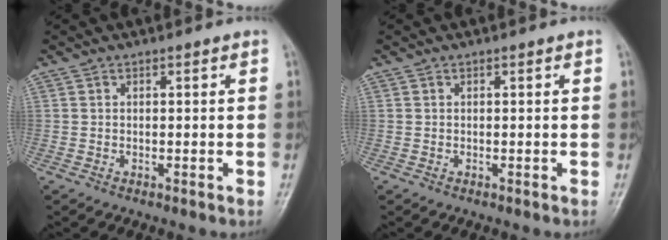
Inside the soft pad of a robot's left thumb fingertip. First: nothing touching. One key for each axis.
{"total": 0.0}